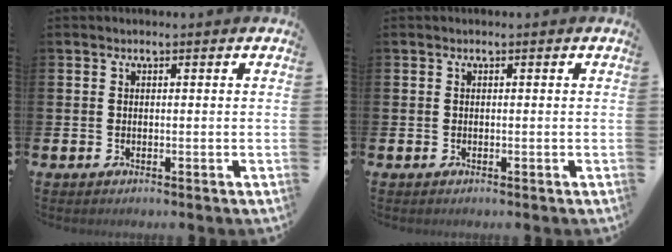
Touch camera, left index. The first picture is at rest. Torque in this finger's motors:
{"motor_torque": [-0.06, -0.08, 0.04, 0.02]}